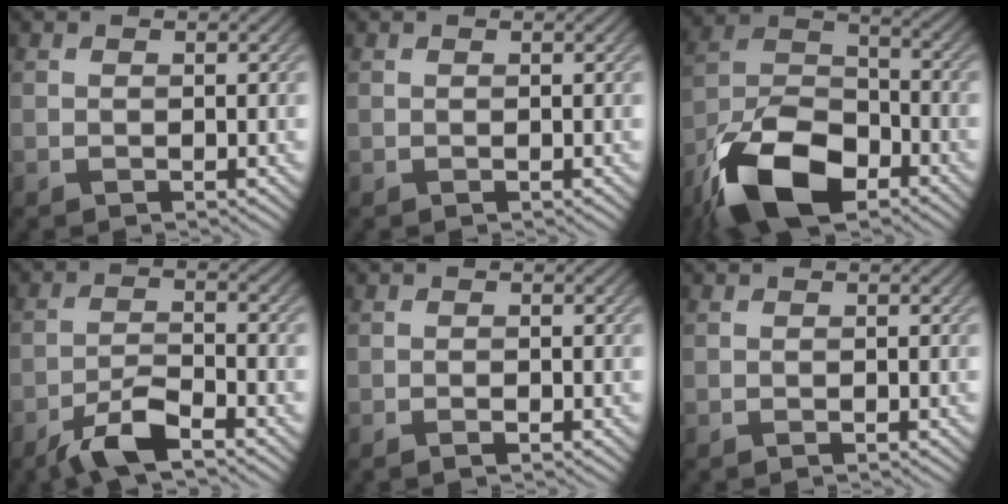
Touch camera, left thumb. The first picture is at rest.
{"total": 0.0}
{"total": 14.2, "force": [-8.7, 6.9, 8.8], "torque": [-0.193, -0.013, -0.178]}
{"total": 5.8, "force": [-4.2, 1.3, 3.8], "torque": [-0.077, 0.001, -0.085]}
{"total": 0.9, "force": [-0.5, 0.2, 0.7], "torque": [-0.013, -0.001, -0.008]}
{"total": 0.0}